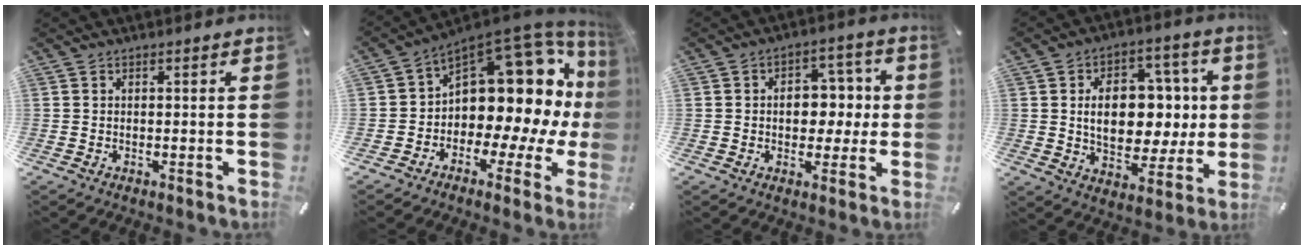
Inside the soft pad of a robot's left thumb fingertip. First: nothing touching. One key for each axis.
{"total": 17.0, "fx": 6.2, "fy": 10.8, "fz": 11.6, "tx": -0.152, "ty": -0.078, "tz": 0.111}
{"total": 8.9, "fx": 0.1, "fy": 7.0, "fz": 5.4, "tx": -0.064, "ty": 0.006, "tz": 0.000}
{"total": 14.8, "fx": 1.4, "fy": 10.9, "fz": 9.9, "tx": -0.151, "ty": 0.003, "tz": 0.032}